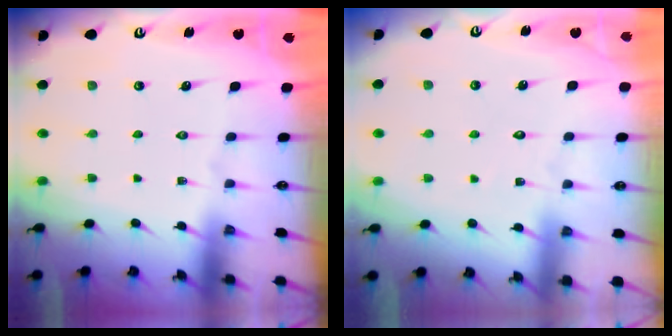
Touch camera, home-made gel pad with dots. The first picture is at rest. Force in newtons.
{"total": 2.9, "press": 2.9, "slide": 0.3}